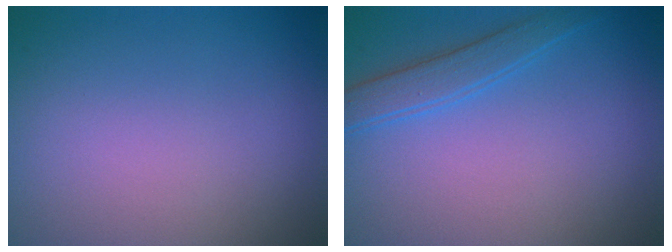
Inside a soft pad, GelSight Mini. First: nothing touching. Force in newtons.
{"total": 2.2, "press": 2.2, "slide": 0.2}